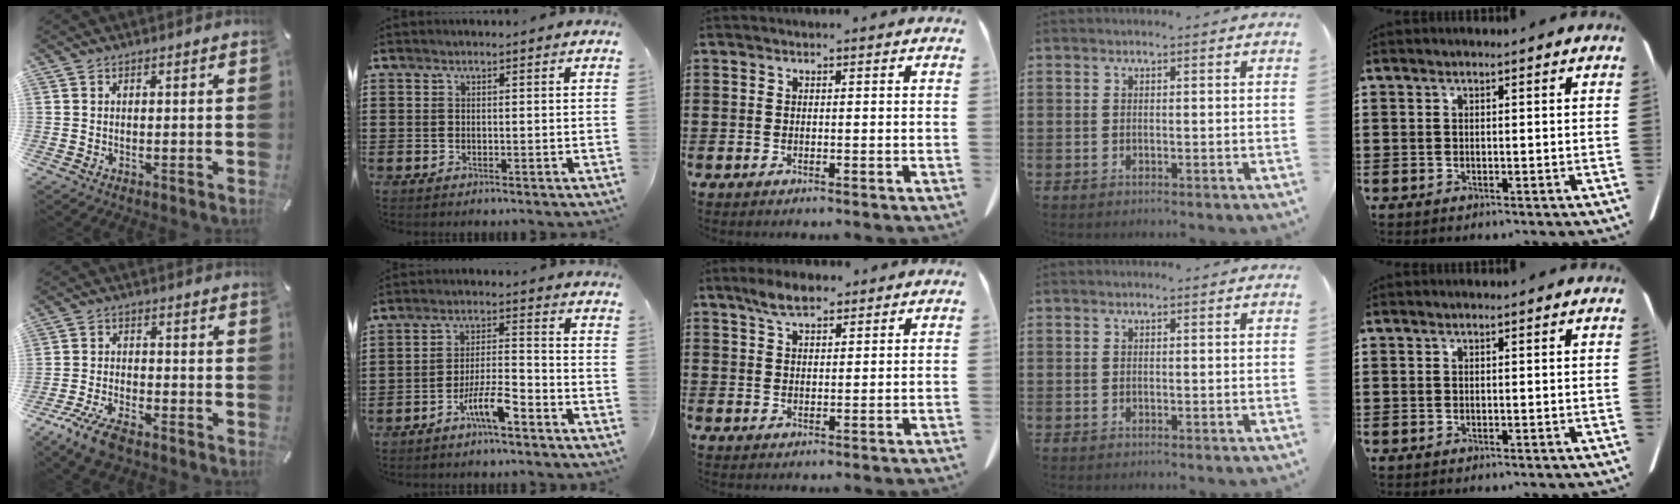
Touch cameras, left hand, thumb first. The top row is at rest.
{"thumb": {"total": 7.6, "force": [-5.7, 2.3, 4.4], "torque": [-0.103, 0.012, -0.110]}, "index": {"total": 6.8, "force": [-4.4, 1.3, 5.0], "torque": [-0.109, 0.002, -0.085]}, "middle": {"total": 4.8, "force": [3.5, 1.6, 2.8], "torque": [-0.062, 0.003, 0.064]}}